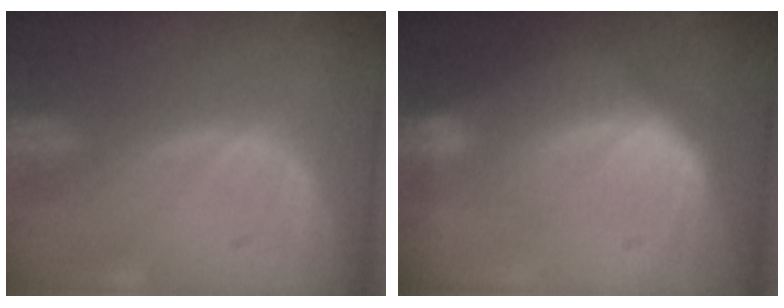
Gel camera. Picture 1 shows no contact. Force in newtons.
{"total": 6.7, "press": 6.3, "slide": 2.3}